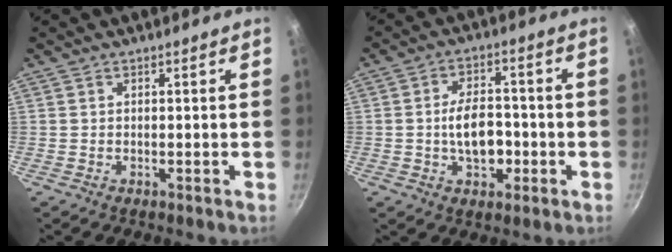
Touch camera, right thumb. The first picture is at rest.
{"total": 10.2, "force": [-1.4, 5.6, 8.4], "torque": [-0.130, 0.019, -0.026]}